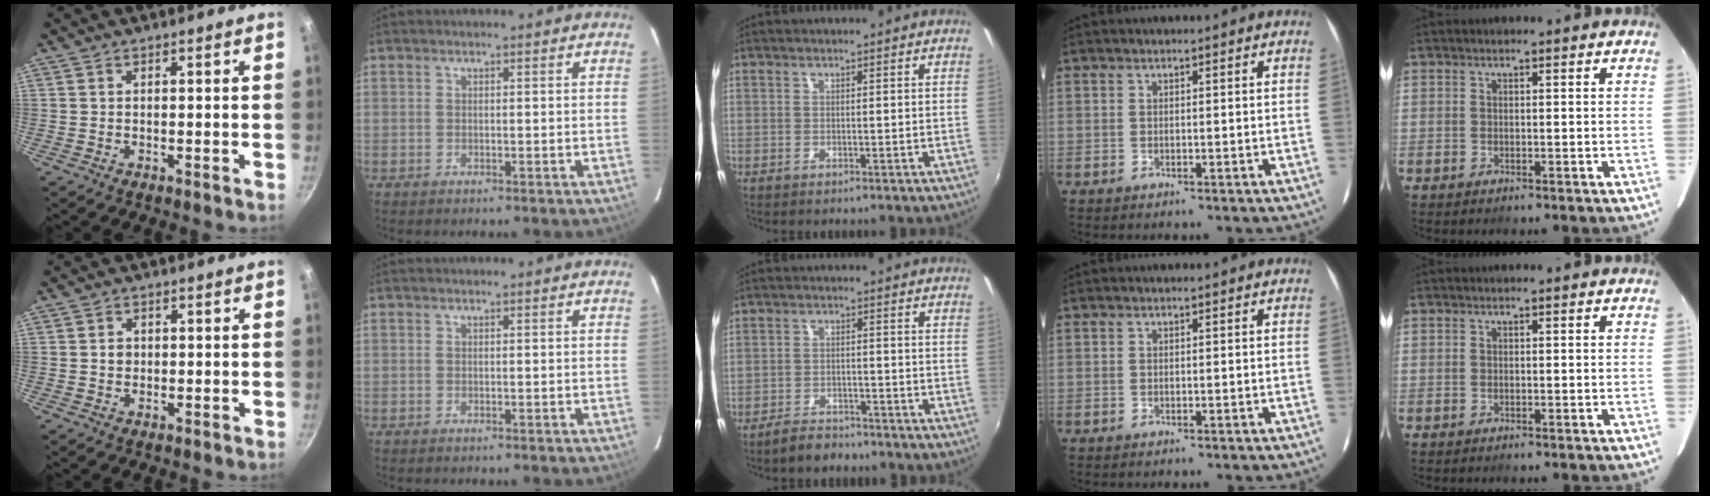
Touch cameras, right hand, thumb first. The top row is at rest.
{"thumb": {"total": 1.6, "force": [0.0, 1.5, 0.7], "torque": [-0.005, 0.006, 0.000]}, "middle": {"total": 4.2, "force": [-3.6, 1.6, 1.3], "torque": [-0.039, 0.006, -0.059]}}